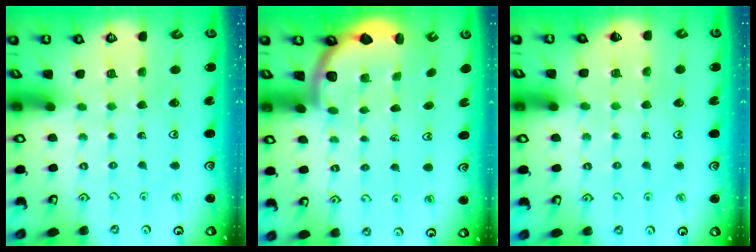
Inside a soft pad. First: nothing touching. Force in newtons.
{"total": 2.6, "press": 2.5, "slide": 0.7}
{"total": 6.1, "press": 6.0, "slide": 0.9}